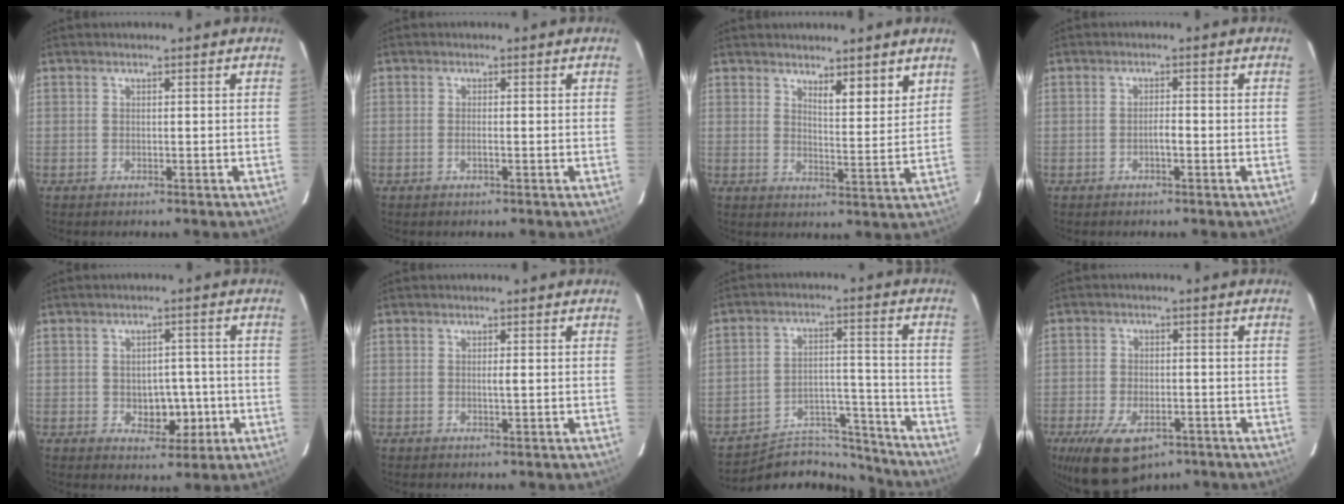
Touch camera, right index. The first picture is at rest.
{"total": 0.9, "force": [-0.3, 0.1, 0.8], "torque": [-0.019, 0.000, -0.005]}
{"total": 5.2, "force": [4.0, 0.7, 3.3], "torque": [-0.046, -0.017, 0.063]}
{"total": 1.4, "force": [-0.6, 0.3, 1.2], "torque": [-0.020, 0.002, -0.010]}
{"total": 4.2, "force": [-0.9, 2.9, 2.8], "torque": [-0.030, 0.005, -0.002]}
{"total": 0.7, "force": [0.0, -0.1, 0.7], "torque": [-0.012, -0.001, -0.002]}
{"total": 12.1, "force": [-11.8, 2.8, -0.3], "torque": [0.019, 0.055, -0.180]}
{"total": 10.9, "force": [-6.8, 5.3, 6.6], "torque": [-0.126, -0.011, -0.104]}